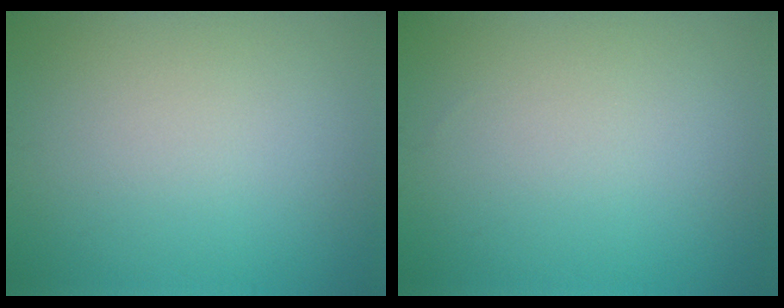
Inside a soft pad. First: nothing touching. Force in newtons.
{"total": 0.0}